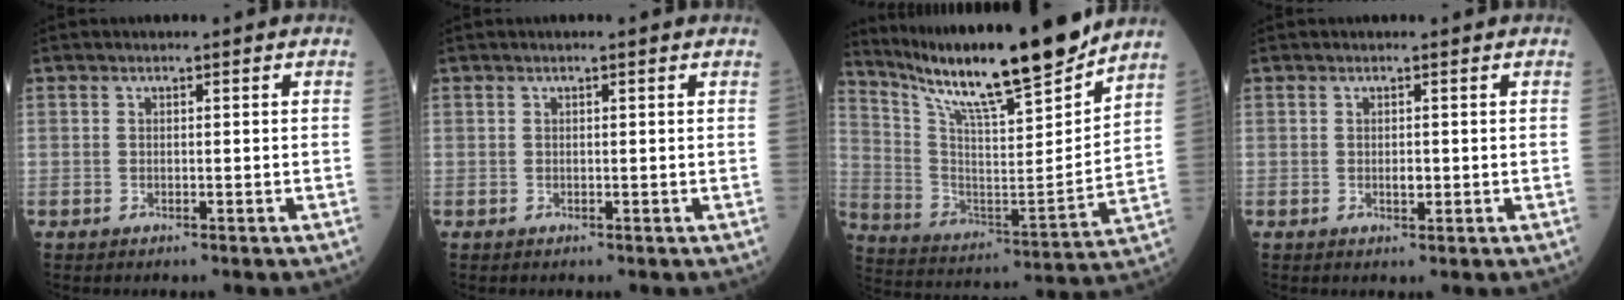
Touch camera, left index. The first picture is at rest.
{"total": 1.0, "force": [0.8, 0.2, 0.6], "torque": [-0.015, 0.011, 0.013]}
{"total": 22.2, "force": [18.7, 1.2, 12.0], "torque": [-0.211, -0.019, 0.316]}
{"total": 1.3, "force": [0.2, 0.8, 1.0], "torque": [-0.018, 0.002, 0.006]}